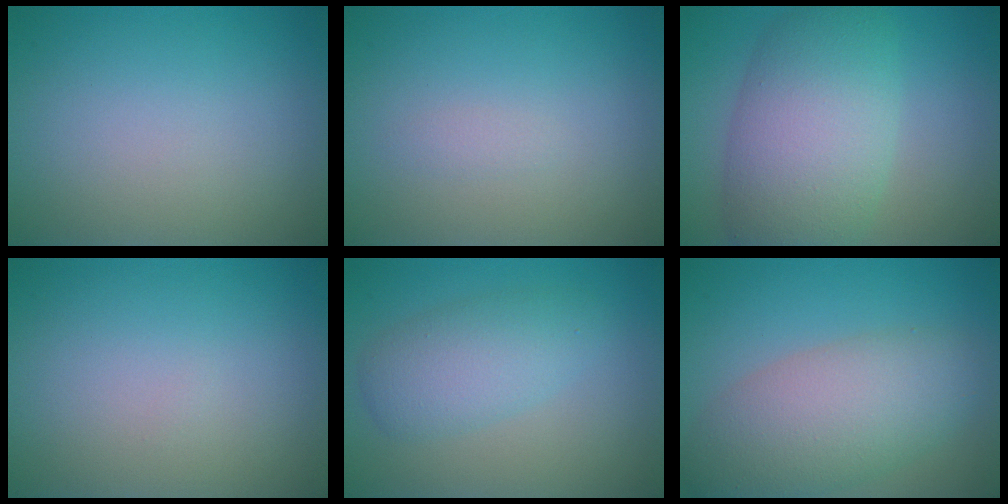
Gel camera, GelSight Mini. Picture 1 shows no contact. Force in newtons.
{"total": 0.6, "press": 0.6, "slide": 0.0}
{"total": 8.7, "press": 8.7, "slide": 0.3}
{"total": 0.0}
{"total": 3.8, "press": 3.8, "slide": 0.0}
{"total": 6.6, "press": 6.6, "slide": 0.5}